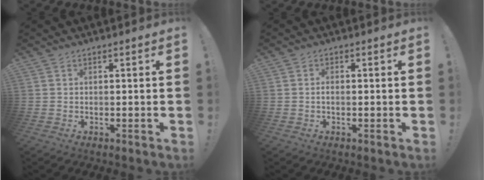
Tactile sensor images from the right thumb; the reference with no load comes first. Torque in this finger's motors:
{"motor_torque": [0.06, -0.20, 0.00, 0.11, 0.05]}